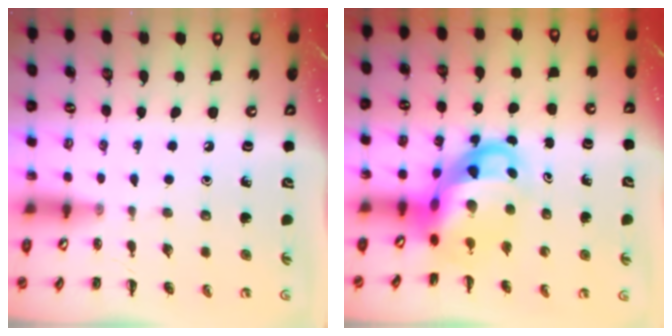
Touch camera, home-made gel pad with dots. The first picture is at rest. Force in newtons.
{"total": 7.9, "press": 7.6, "slide": 2.0}